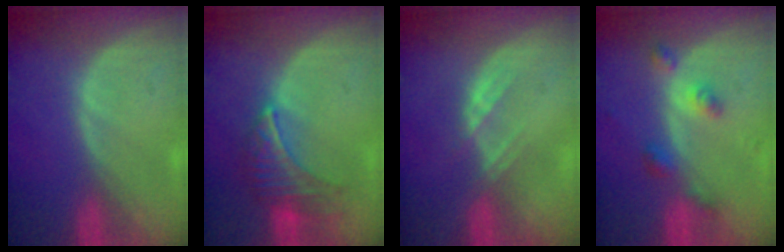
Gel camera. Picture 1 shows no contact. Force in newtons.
{"total": 6.8, "press": 6.7, "slide": 1.4}
{"total": 2.6, "press": 2.5, "slide": 0.7}
{"total": 4.6, "press": 4.2, "slide": 1.7}